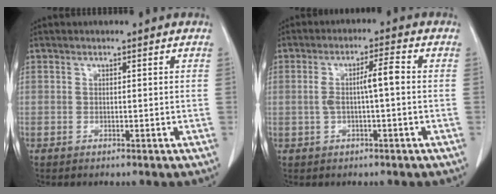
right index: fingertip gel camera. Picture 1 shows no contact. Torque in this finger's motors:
{"motor_torque": [0.16, 0.01, 0.10, 0.08]}